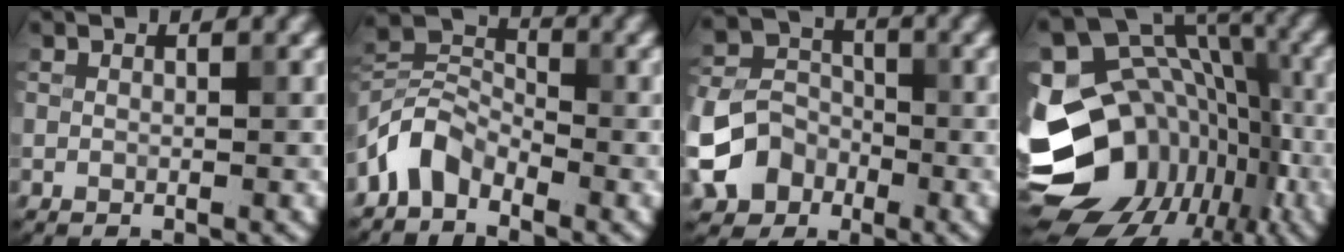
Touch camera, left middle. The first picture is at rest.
{"total": 4.2, "force": [-2.9, 2.4, 1.9], "torque": [-0.037, 0.011, -0.070]}
{"total": 6.4, "force": [-2.6, 5.1, 2.9], "torque": [-0.061, 0.000, -0.061]}
{"total": 20.1, "force": [-7.0, 16.1, 9.8], "torque": [-0.177, -0.025, -0.103]}